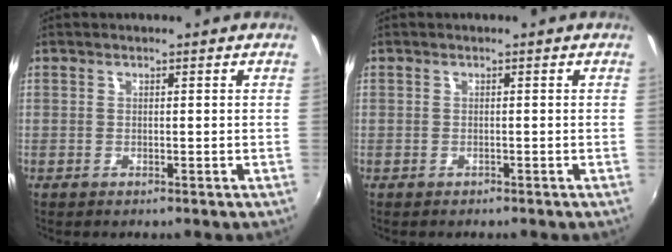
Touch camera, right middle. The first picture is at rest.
{"total": 0.0}